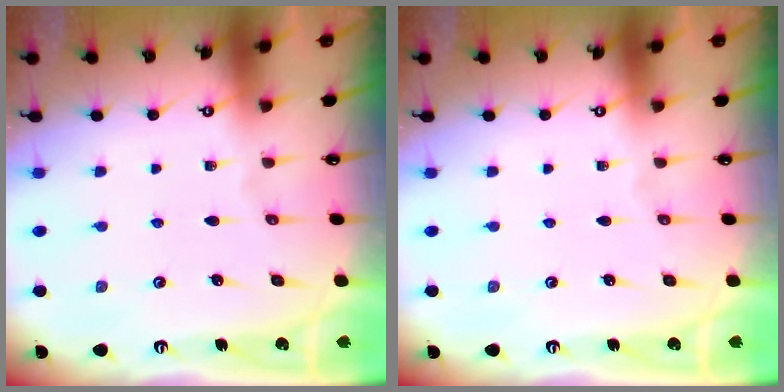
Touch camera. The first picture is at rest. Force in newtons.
{"total": 0.0}